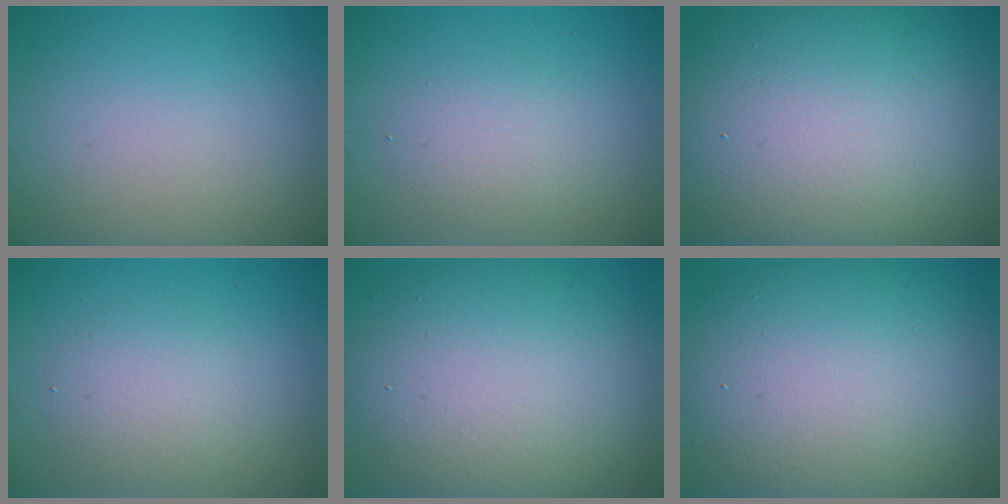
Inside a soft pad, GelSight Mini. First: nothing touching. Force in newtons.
{"total": 2.2, "press": 2.2, "slide": 0.1}
{"total": 17.6, "press": 17.5, "slide": 0.9}
{"total": 2.9, "press": 2.9, "slide": 0.0}
{"total": 12.3, "press": 12.3, "slide": 0.8}
{"total": 12.4, "press": 12.3, "slide": 1.4}